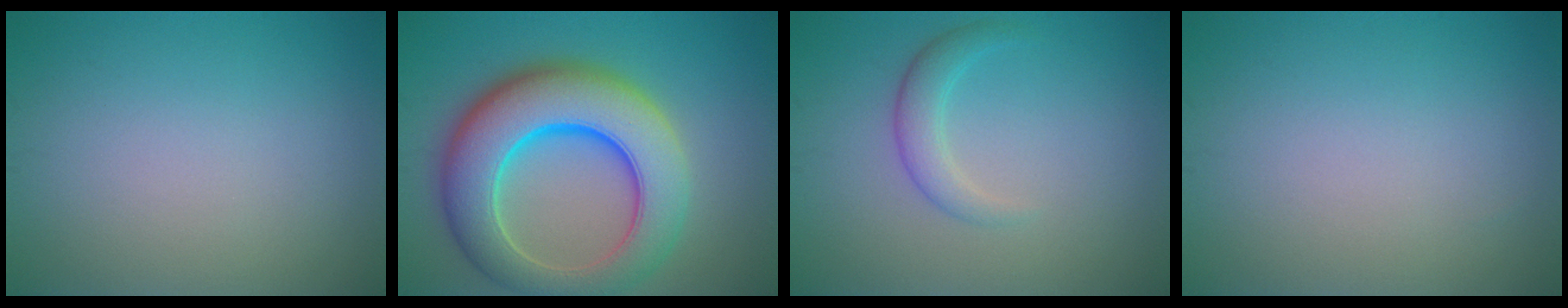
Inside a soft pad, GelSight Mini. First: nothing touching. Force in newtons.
{"total": 11.5, "press": 11.5, "slide": 0.3}
{"total": 2.3, "press": 2.3, "slide": 0.1}
{"total": 0.0}